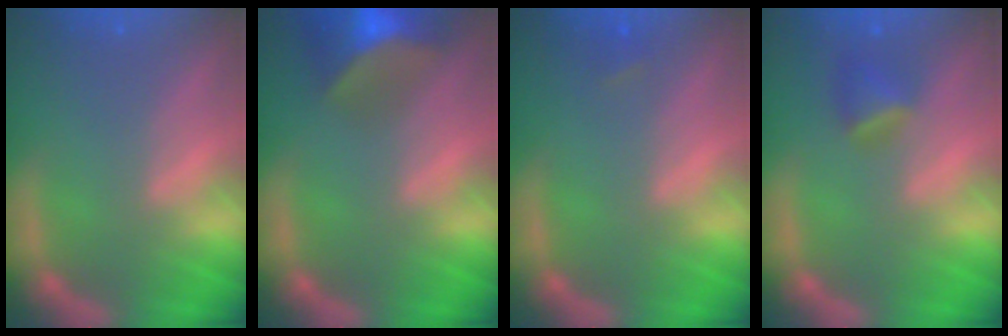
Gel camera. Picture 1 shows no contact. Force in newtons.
{"total": 9.9}
{"total": 0.9}
{"total": 2.4}